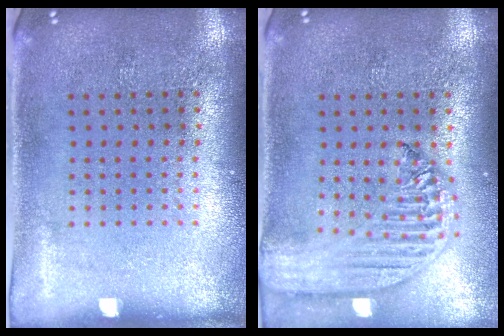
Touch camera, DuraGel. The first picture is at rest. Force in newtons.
{"total": 2.6, "press": 2.1, "slide": 1.4}